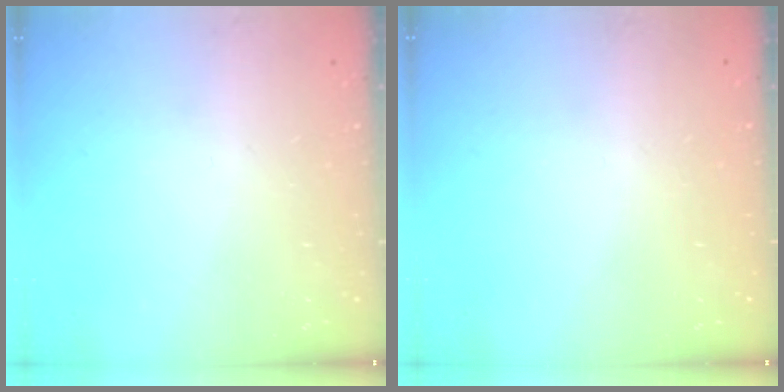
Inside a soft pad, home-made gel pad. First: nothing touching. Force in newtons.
{"total": 1.5, "press": 1.5, "slide": 0.1}